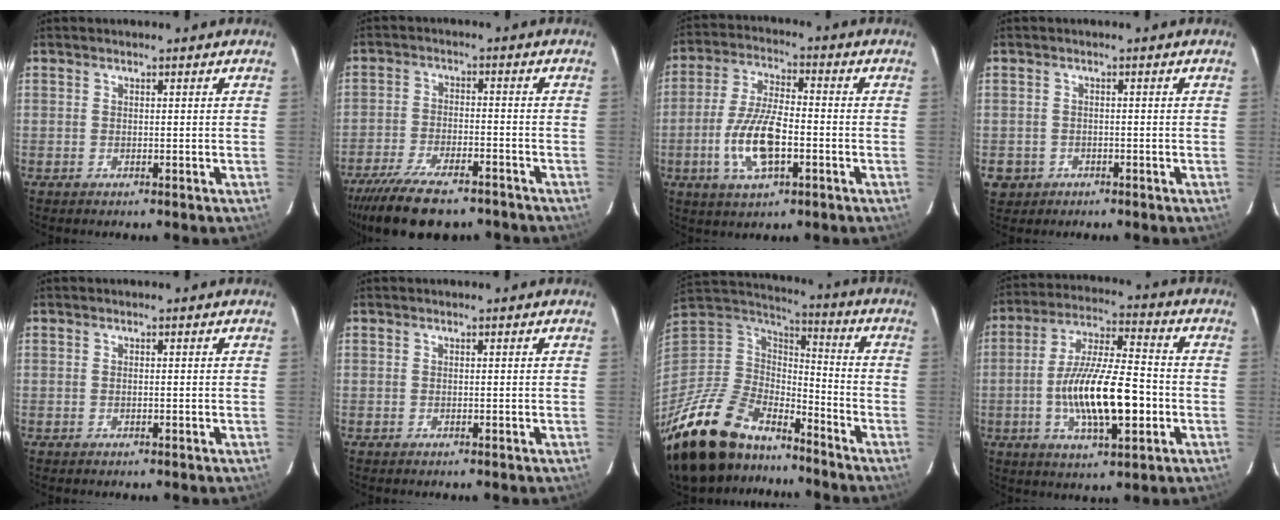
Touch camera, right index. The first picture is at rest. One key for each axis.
{"total": 16.6, "fx": -13.0, "fy": 5.5, "fz": 8.8, "tx": -0.187, "ty": -0.033, "tz": -0.205}
{"total": 11.7, "fx": -3.6, "fy": 4.3, "fz": 10.3, "tx": -0.212, "ty": -0.003, "tz": -0.067}
{"total": 4.2, "fx": -1.5, "fy": 3.8, "fz": 1.1, "tx": -0.041, "ty": 0.006, "tz": -0.016}
{"total": 0.0}
{"total": 0.0}
{"total": 27.6, "fx": -19.8, "fy": 12.9, "fz": 14.3, "tx": -0.319, "ty": -0.021, "tz": -0.330}
{"total": 16.4, "fx": -3.7, "fy": 4.5, "fz": 15.3, "tx": -0.283, "ty": -0.002, "tz": -0.062}